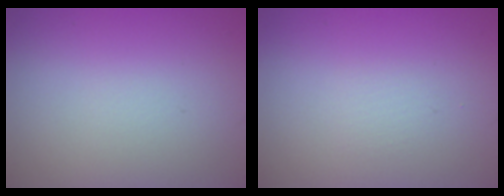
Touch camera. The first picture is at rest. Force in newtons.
{"total": 0.7, "press": 0.7, "slide": 0.0}